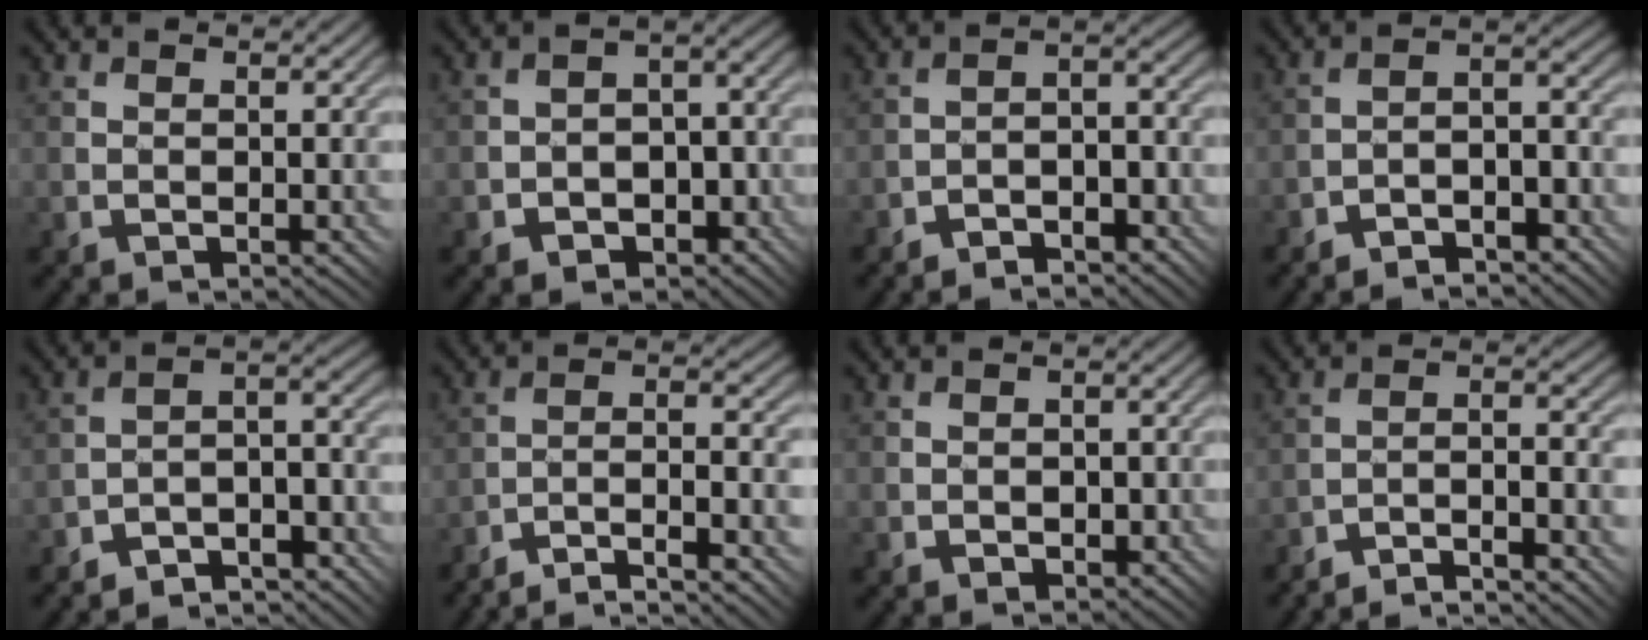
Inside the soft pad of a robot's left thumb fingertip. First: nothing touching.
{"total": 5.5, "force": [-3.0, 3.8, 2.6], "torque": [-0.043, -0.011, -0.051]}
{"total": 4.5, "force": [-3.7, 1.3, 2.3], "torque": [-0.025, 0.010, -0.074]}
{"total": 4.7, "force": [-3.9, 1.0, 2.5], "torque": [-0.029, 0.012, -0.077]}
{"total": 6.9, "force": [-6.0, 1.9, 2.8], "torque": [-0.026, -0.002, -0.112]}
{"total": 9.0, "force": [-7.0, 0.7, 5.6], "torque": [-0.084, 0.013, -0.117]}
{"total": 1.9, "force": [-0.3, 1.5, 1.2], "torque": [-0.020, -0.005, 0.002]}
{"total": 6.3, "force": [-5.5, -0.2, 3.0], "torque": [-0.048, 0.014, -0.099]}